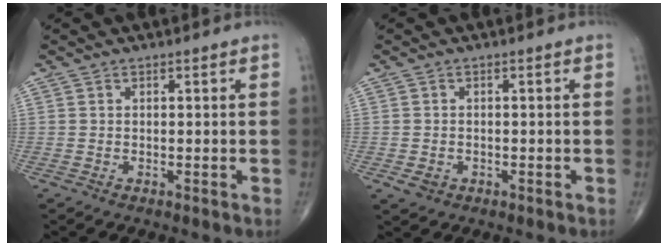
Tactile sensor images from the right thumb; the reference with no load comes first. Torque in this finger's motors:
{"motor_torque": [0.27, 0.11, -0.11, -0.06, -0.01]}